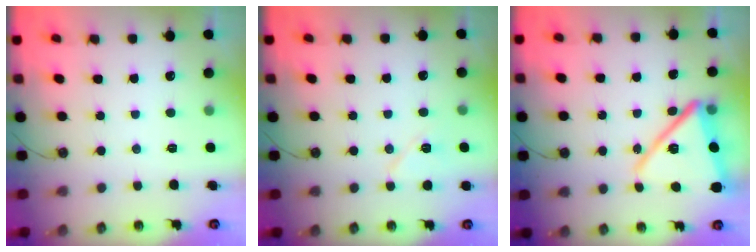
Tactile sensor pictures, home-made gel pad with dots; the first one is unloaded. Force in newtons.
{"total": 7.1, "press": 7.0, "slide": 1.1}
{"total": 18.2, "press": 18.1, "slide": 1.4}